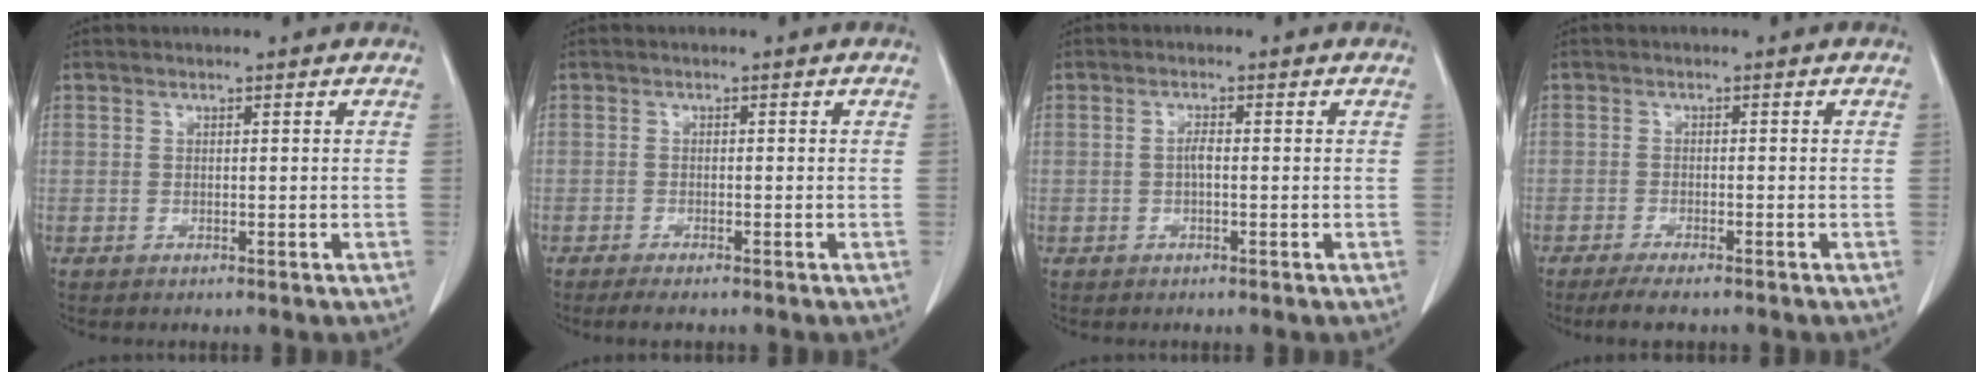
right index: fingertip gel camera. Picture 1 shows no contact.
{"total": 3.1, "force": [-2.5, 0.4, 1.7], "torque": [-0.025, -0.006, -0.035]}
{"total": 1.5, "force": [-0.2, 0.3, 1.5], "torque": [-0.029, 0.003, -0.005]}
{"total": 4.6, "force": [-3.7, 0.7, 2.6], "torque": [-0.040, -0.008, -0.057]}